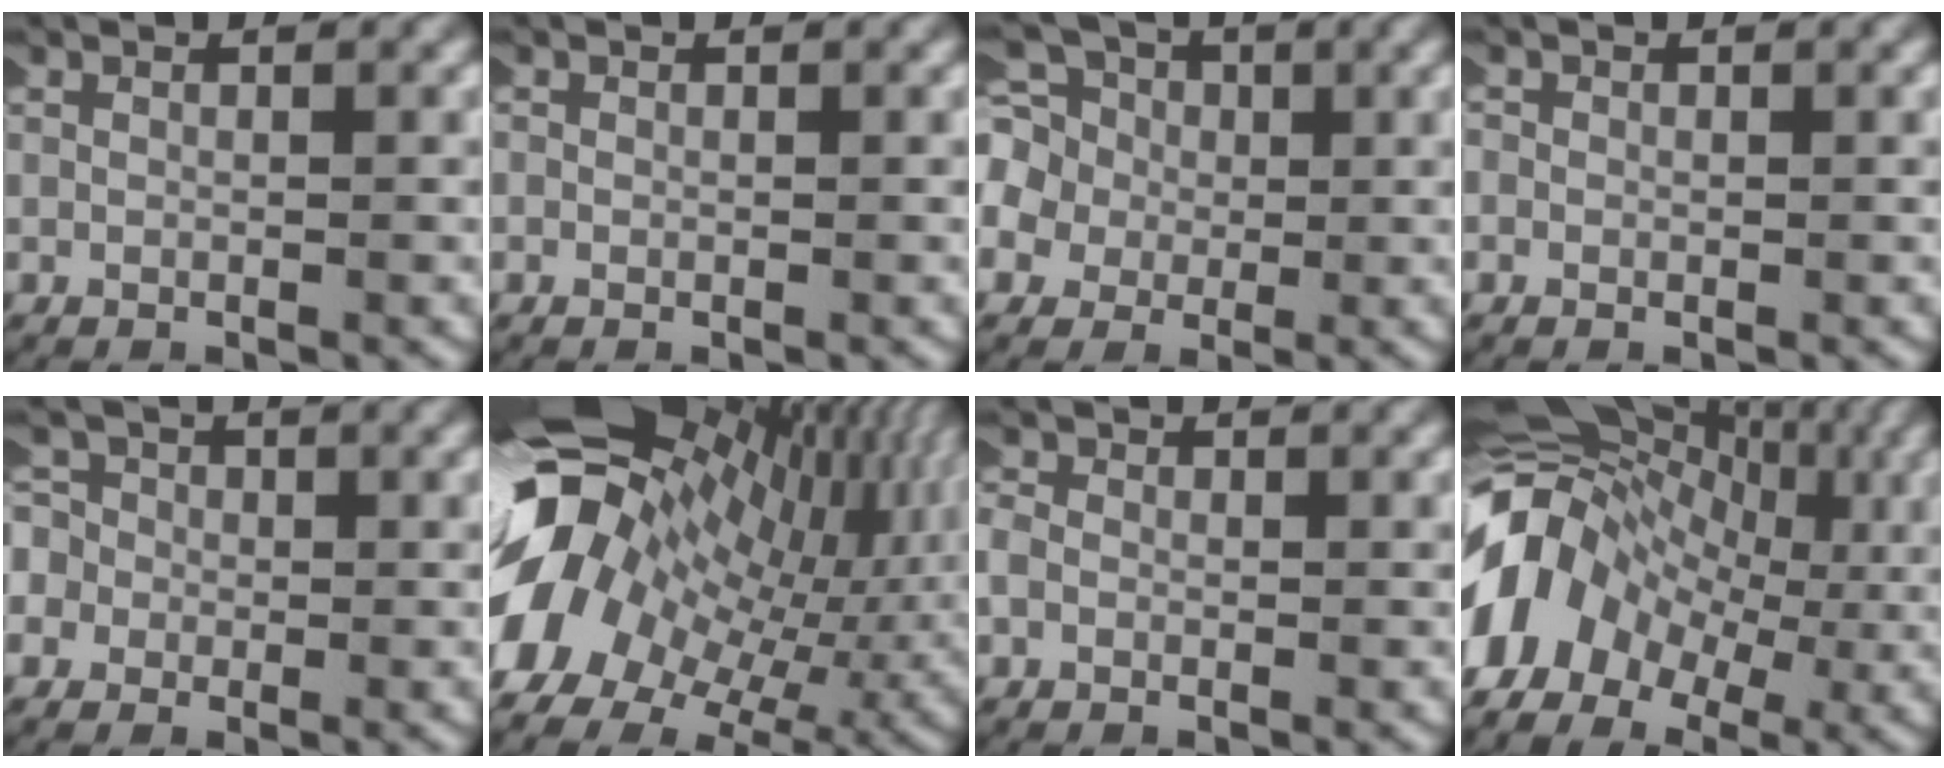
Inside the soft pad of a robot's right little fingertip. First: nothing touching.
{"total": 0.8, "force": [0.0, 0.8, 0.2], "torque": [-0.006, 0.000, -0.004]}
{"total": 10.1, "force": [0.4, 9.3, 3.9], "torque": [-0.128, -0.022, -0.006]}
{"total": 1.6, "force": [0.0, 1.5, 0.4], "torque": [-0.013, 0.003, -0.007]}
{"total": 6.3, "force": [0.2, 5.9, 2.3], "torque": [-0.073, -0.002, -0.012]}
{"total": 23.7, "force": [2.6, 17.6, 15.6], "torque": [-0.236, 0.013, 0.021]}
{"total": 2.6, "force": [0.1, 2.3, 1.2], "torque": [-0.037, 0.001, -0.004]}
{"total": 16.3, "force": [1.6, 13.5, 9.0], "torque": [-0.203, 0.001, 0.009]}